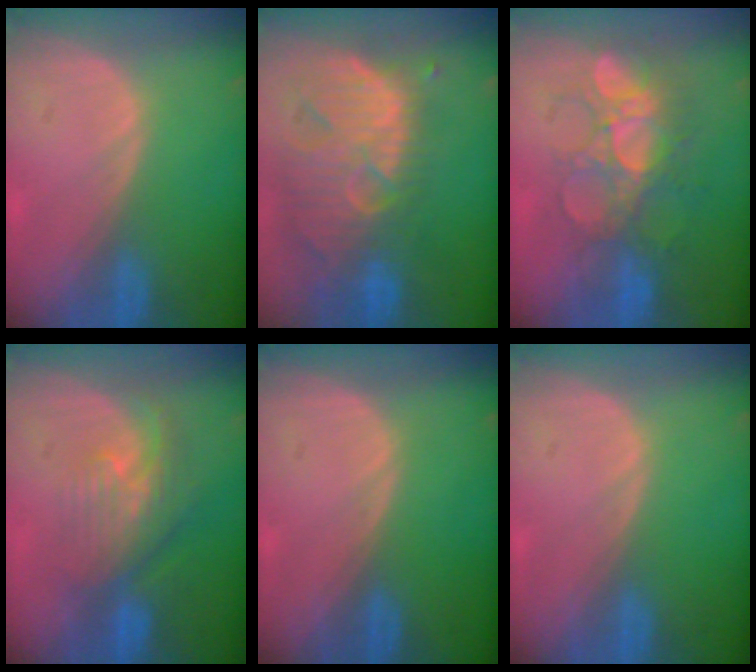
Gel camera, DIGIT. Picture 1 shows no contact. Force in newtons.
{"total": 13.4, "press": 11.5, "slide": 6.9}
{"total": 9.0, "press": 8.6, "slide": 2.6}
{"total": 8.0, "press": 7.2, "slide": 3.6}
{"total": 0.0}
{"total": 0.0}